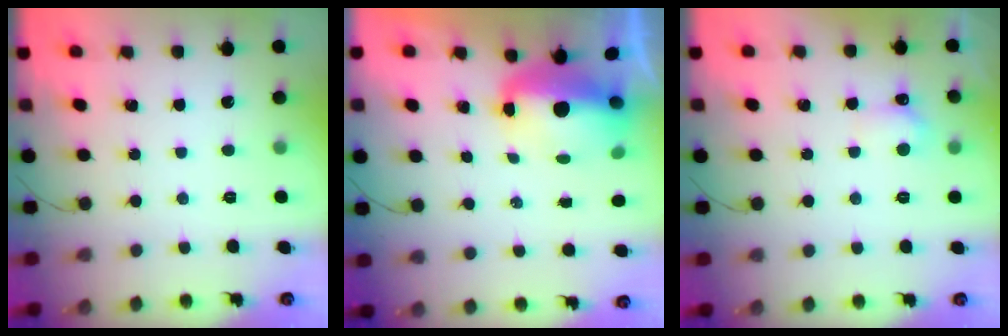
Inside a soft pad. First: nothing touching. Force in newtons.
{"total": 6.9, "press": 6.9, "slide": 1.0}
{"total": 5.1, "press": 4.9, "slide": 1.3}